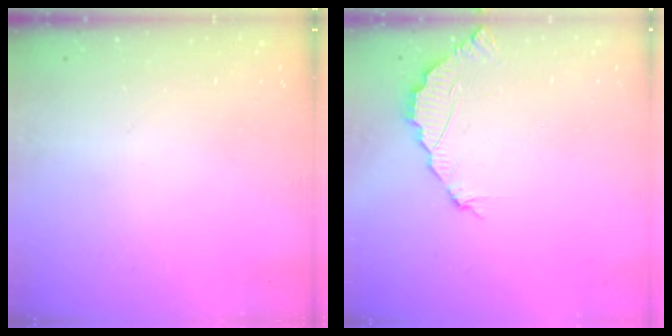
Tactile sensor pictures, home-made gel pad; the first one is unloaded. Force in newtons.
{"total": 2.4, "press": 2.4, "slide": 0.2}